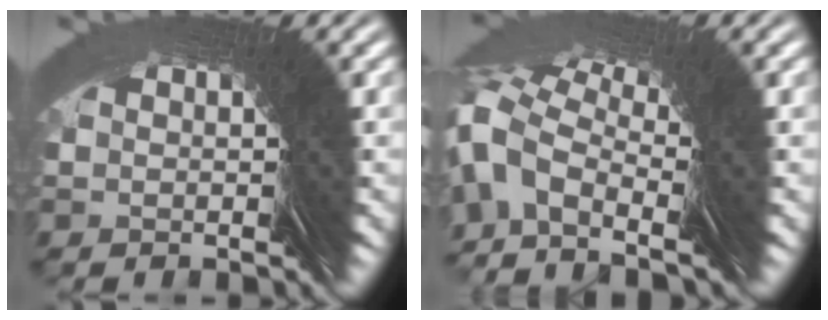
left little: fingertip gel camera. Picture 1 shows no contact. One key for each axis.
{"total": 3.1, "fx": 2.4, "fy": 1.8, "fz": 1.0, "tx": -0.013, "ty": 0.033, "tz": 0.009}